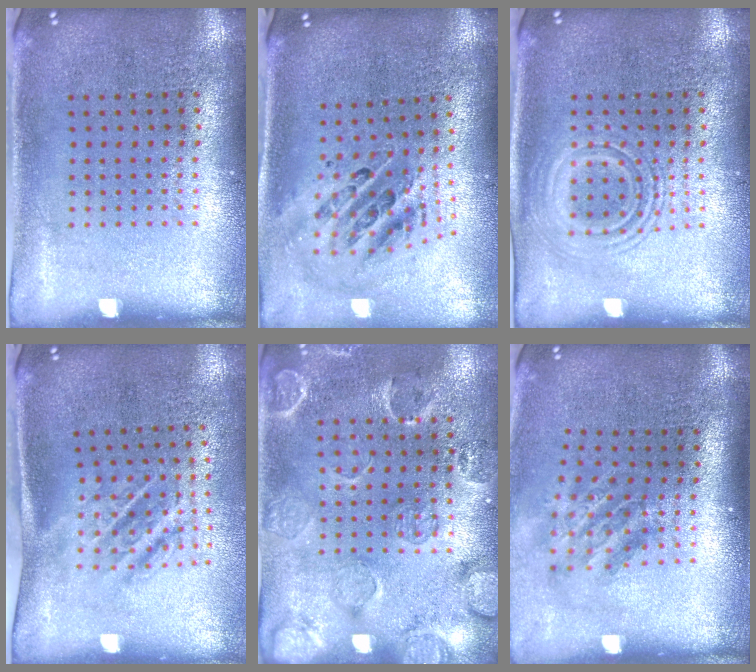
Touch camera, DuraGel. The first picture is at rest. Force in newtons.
{"total": 1.6, "press": 1.4, "slide": 0.8}
{"total": 1.9, "press": 1.9, "slide": 0.3}
{"total": 1.7, "press": 1.2, "slide": 1.2}
{"total": 2.7, "press": 1.8, "slide": 2.0}
{"total": 1.9, "press": 1.3, "slide": 1.3}